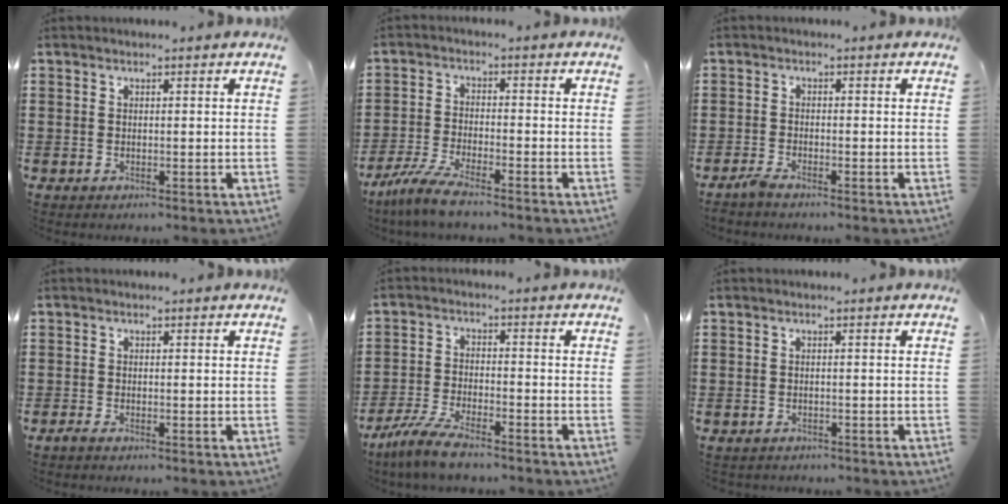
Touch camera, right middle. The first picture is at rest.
{"total": 5.4, "force": [-4.5, 0.2, 3.0], "torque": [-0.084, -0.018, -0.093]}
{"total": 1.7, "force": [-1.4, 0.0, 1.0], "torque": [-0.028, -0.003, -0.029]}
{"total": 0.7, "force": [-0.5, 0.0, 0.5], "torque": [-0.012, -0.006, -0.008]}
{"total": 5.5, "force": [-4.7, 0.5, 2.8], "torque": [-0.073, -0.011, -0.094]}
{"total": 0.6, "force": [-0.6, 0.1, 0.0], "torque": [-0.001, -0.001, -0.014]}